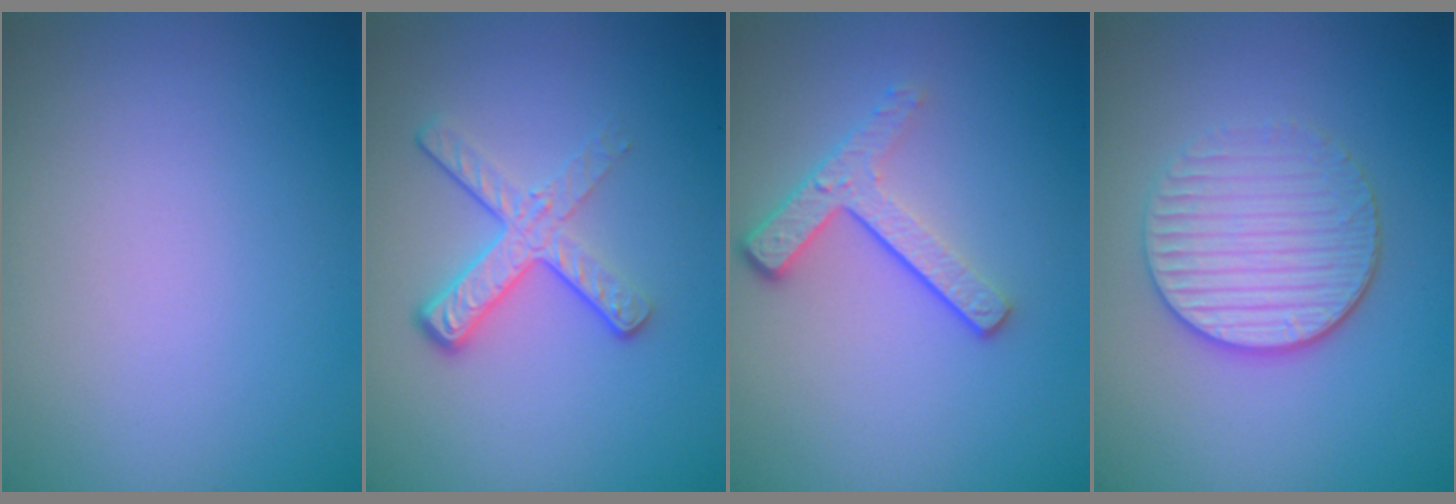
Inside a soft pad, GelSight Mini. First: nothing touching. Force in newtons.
{"total": 3.9, "press": 2.6, "slide": 2.9}
{"total": 3.5, "press": 2.5, "slide": 2.4}
{"total": 4.0, "press": 3.5, "slide": 2.0}